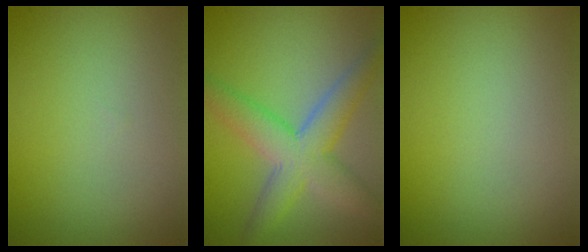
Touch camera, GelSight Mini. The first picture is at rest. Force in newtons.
{"total": 5.9, "press": 5.9, "slide": 0.2}
{"total": 0.0}